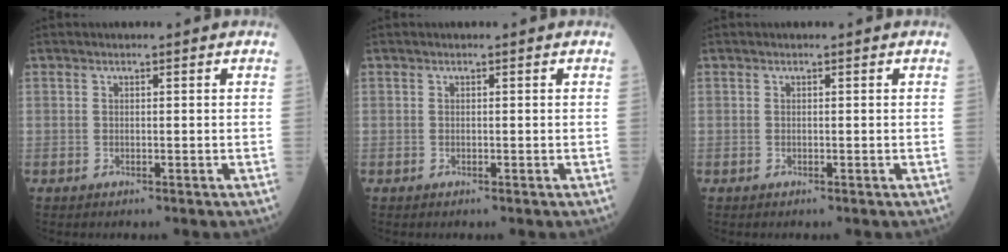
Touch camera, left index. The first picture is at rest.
{"total": 0.0}
{"total": 0.0}